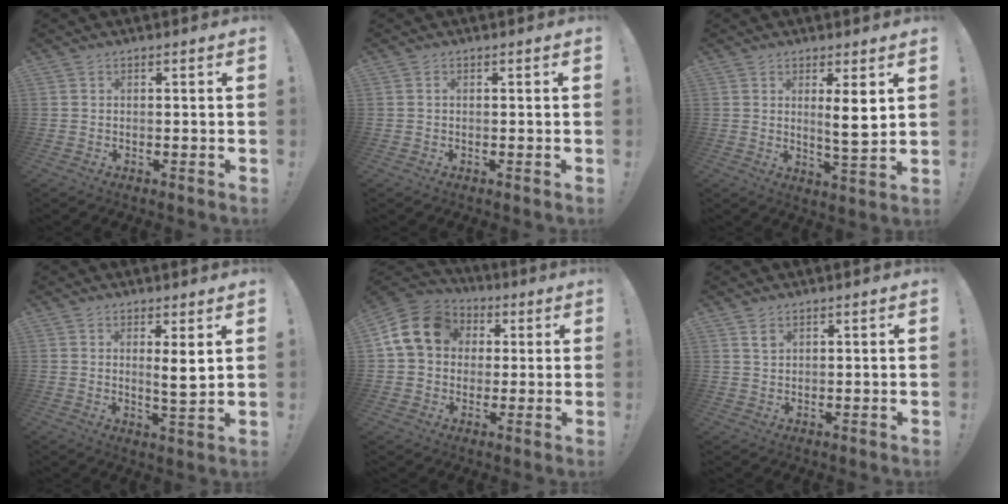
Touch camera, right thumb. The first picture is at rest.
{"total": 0.0}
{"total": 6.8, "force": [2.1, 0.4, 6.4], "torque": [-0.097, -0.019, 0.030]}
{"total": 5.0, "force": [1.8, 0.2, 4.6], "torque": [-0.067, -0.021, 0.025]}
{"total": 15.5, "force": [3.9, 12.5, 8.3], "torque": [-0.125, 0.002, 0.079]}
{"total": 2.2, "force": [1.5, 1.2, 1.1], "torque": [-0.007, -0.007, 0.025]}